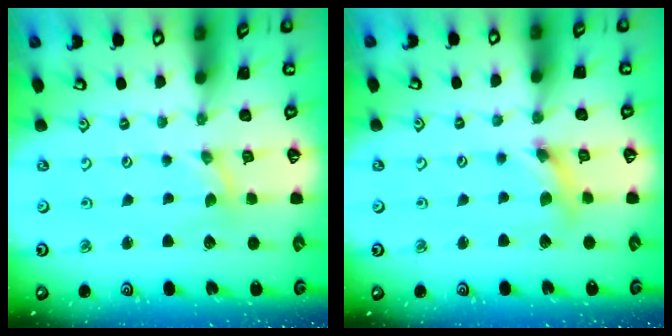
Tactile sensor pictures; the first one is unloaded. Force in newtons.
{"total": 4.5, "press": 4.4, "slide": 0.7}